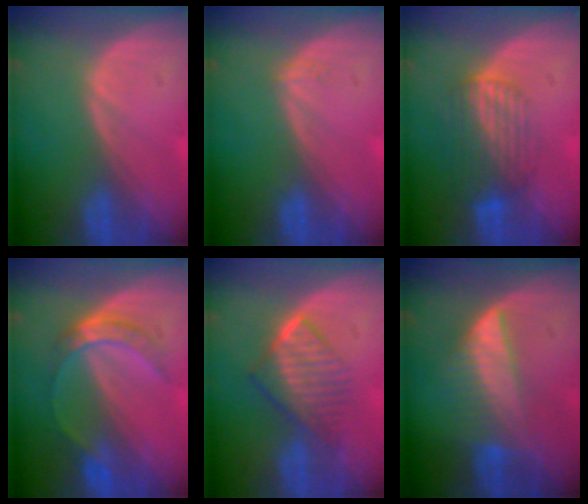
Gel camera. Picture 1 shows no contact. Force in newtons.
{"total": 0.5, "press": 0.5, "slide": 0.2}
{"total": 7.0, "press": 5.9, "slide": 3.8}
{"total": 5.0, "press": 4.8, "slide": 1.5}
{"total": 6.6, "press": 6.0, "slide": 2.9}
{"total": 6.4, "press": 6.2, "slide": 1.6}